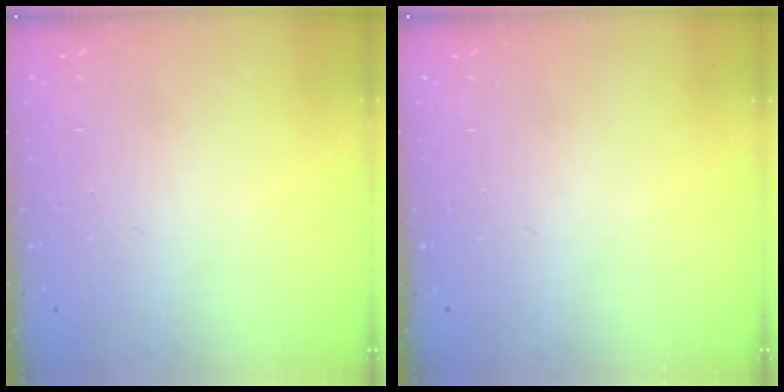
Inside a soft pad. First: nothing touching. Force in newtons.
{"total": 0.0}